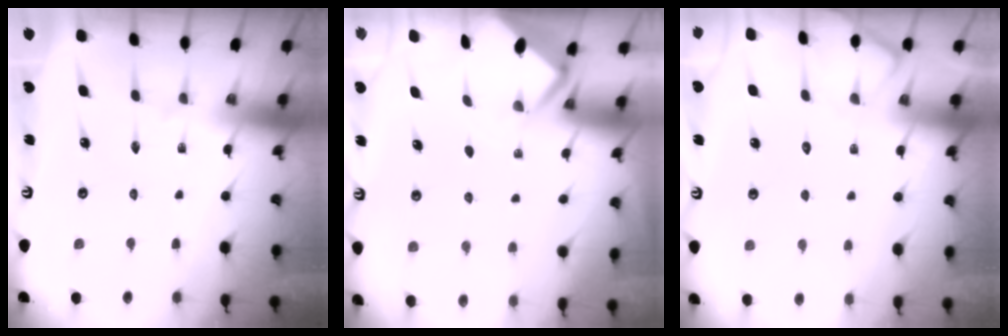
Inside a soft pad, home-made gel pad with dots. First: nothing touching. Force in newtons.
{"total": 2.8, "press": 2.8, "slide": 0.2}
{"total": 4.7, "press": 4.7, "slide": 0.6}